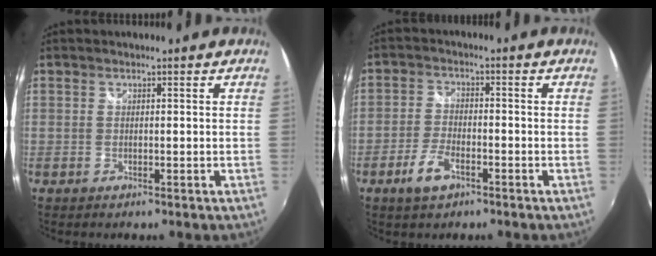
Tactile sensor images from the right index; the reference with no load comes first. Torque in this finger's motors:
{"motor_torque": [0.29, -0.32, 0.28, 0.05]}